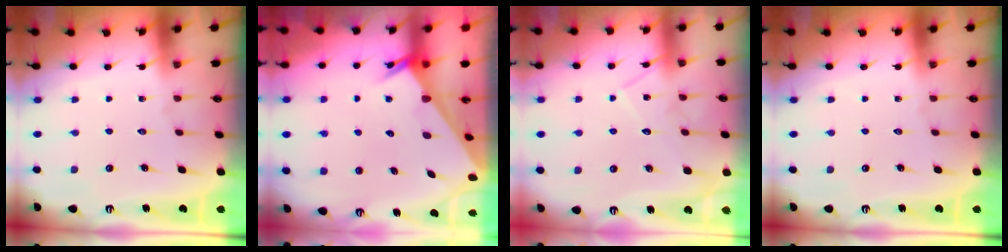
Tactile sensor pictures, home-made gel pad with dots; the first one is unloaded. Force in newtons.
{"total": 2.0, "press": 2.0, "slide": 0.1}
{"total": 10.5, "press": 10.5, "slide": 0.6}
{"total": 0.0}